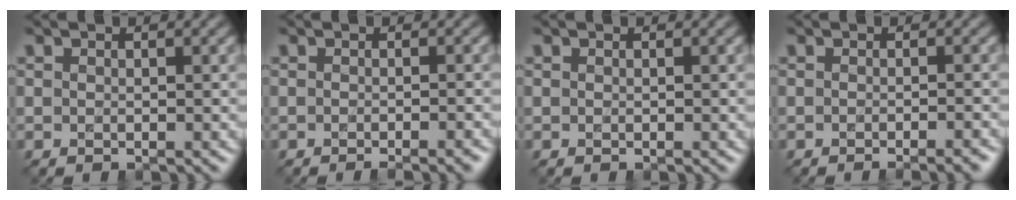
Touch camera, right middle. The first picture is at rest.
{"total": 2.3, "force": [-1.5, 0.4, 1.7], "torque": [-0.013, -0.001, -0.022]}
{"total": 0.0}
{"total": 2.4, "force": [-1.6, 0.5, 1.7], "torque": [-0.012, 0.003, -0.023]}